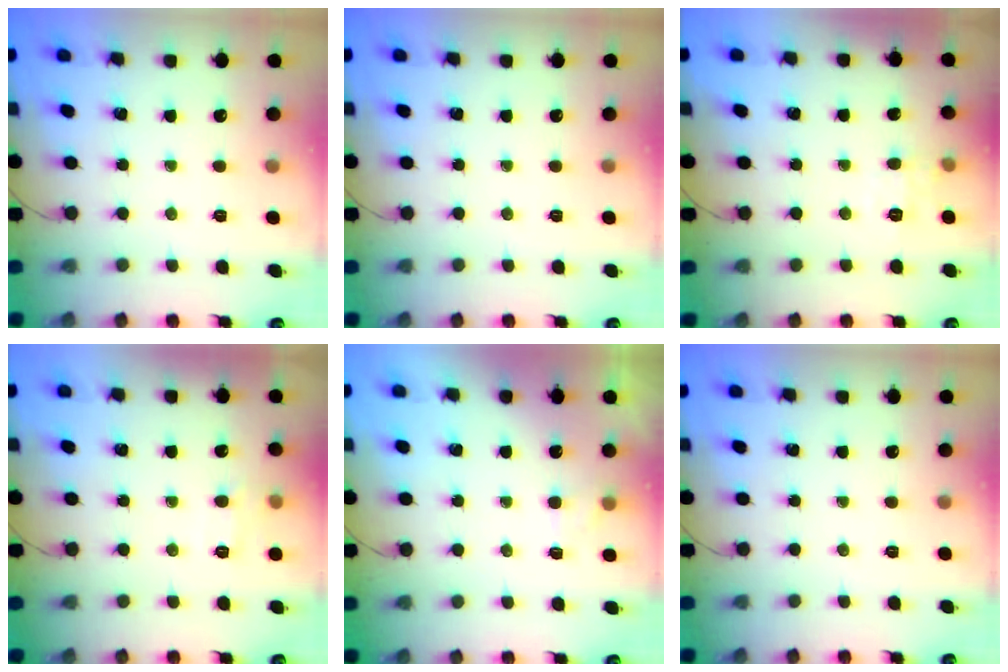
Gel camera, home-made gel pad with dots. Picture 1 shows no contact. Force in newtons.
{"total": 0.0}
{"total": 6.3, "press": 6.1, "slide": 1.7}
{"total": 7.2, "press": 7.0, "slide": 1.9}
{"total": 1.9, "press": 1.4, "slide": 1.2}
{"total": 0.0}